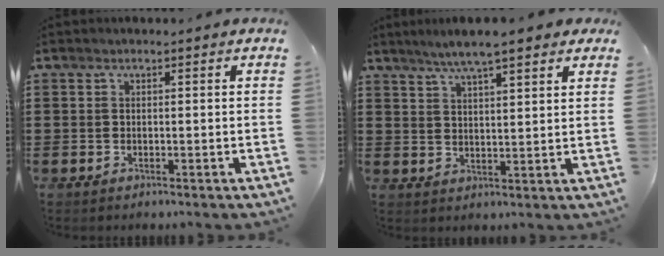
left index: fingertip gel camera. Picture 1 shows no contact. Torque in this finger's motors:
{"motor_torque": [1.34, -0.79, 0.42, 0.14]}